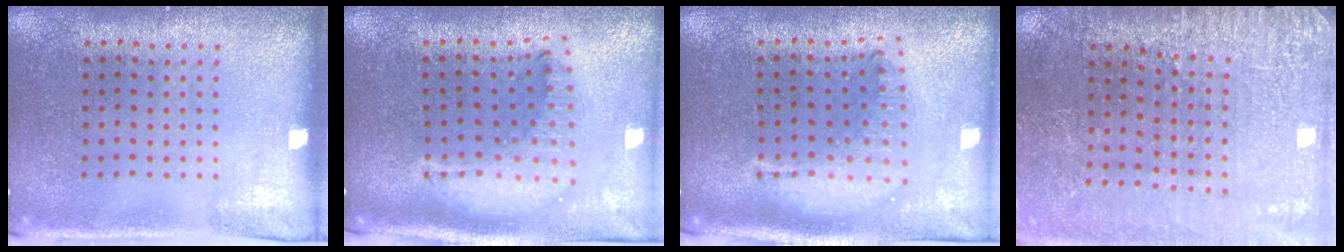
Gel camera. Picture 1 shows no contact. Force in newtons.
{"total": 2.2, "press": 1.7, "slide": 1.4}
{"total": 2.1, "press": 1.6, "slide": 1.3}
{"total": 3.0, "press": 3.0, "slide": 0.1}